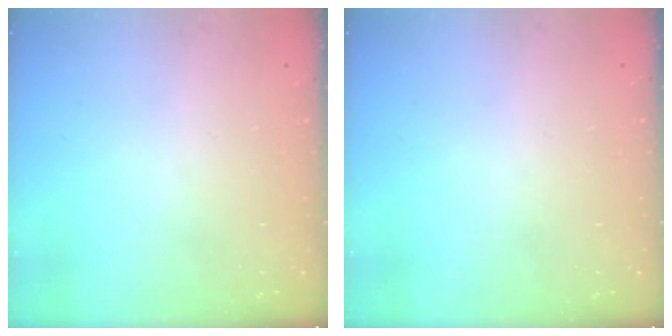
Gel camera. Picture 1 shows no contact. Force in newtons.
{"total": 0.0}